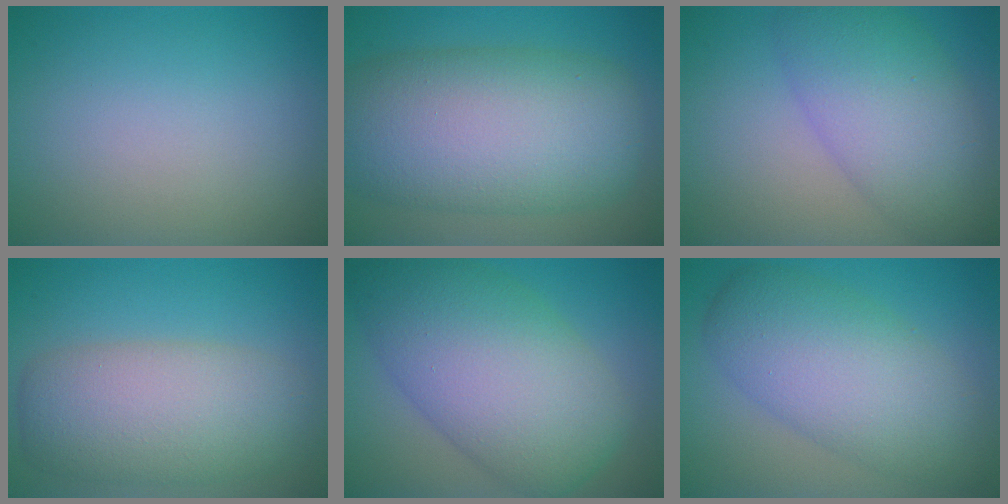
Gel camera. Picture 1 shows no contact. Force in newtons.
{"total": 12.7, "press": 12.7, "slide": 0.4}
{"total": 7.3, "press": 7.3, "slide": 0.1}
{"total": 7.5, "press": 7.5, "slide": 0.2}
{"total": 11.2, "press": 11.2, "slide": 0.4}
{"total": 7.9, "press": 7.9, "slide": 0.1}